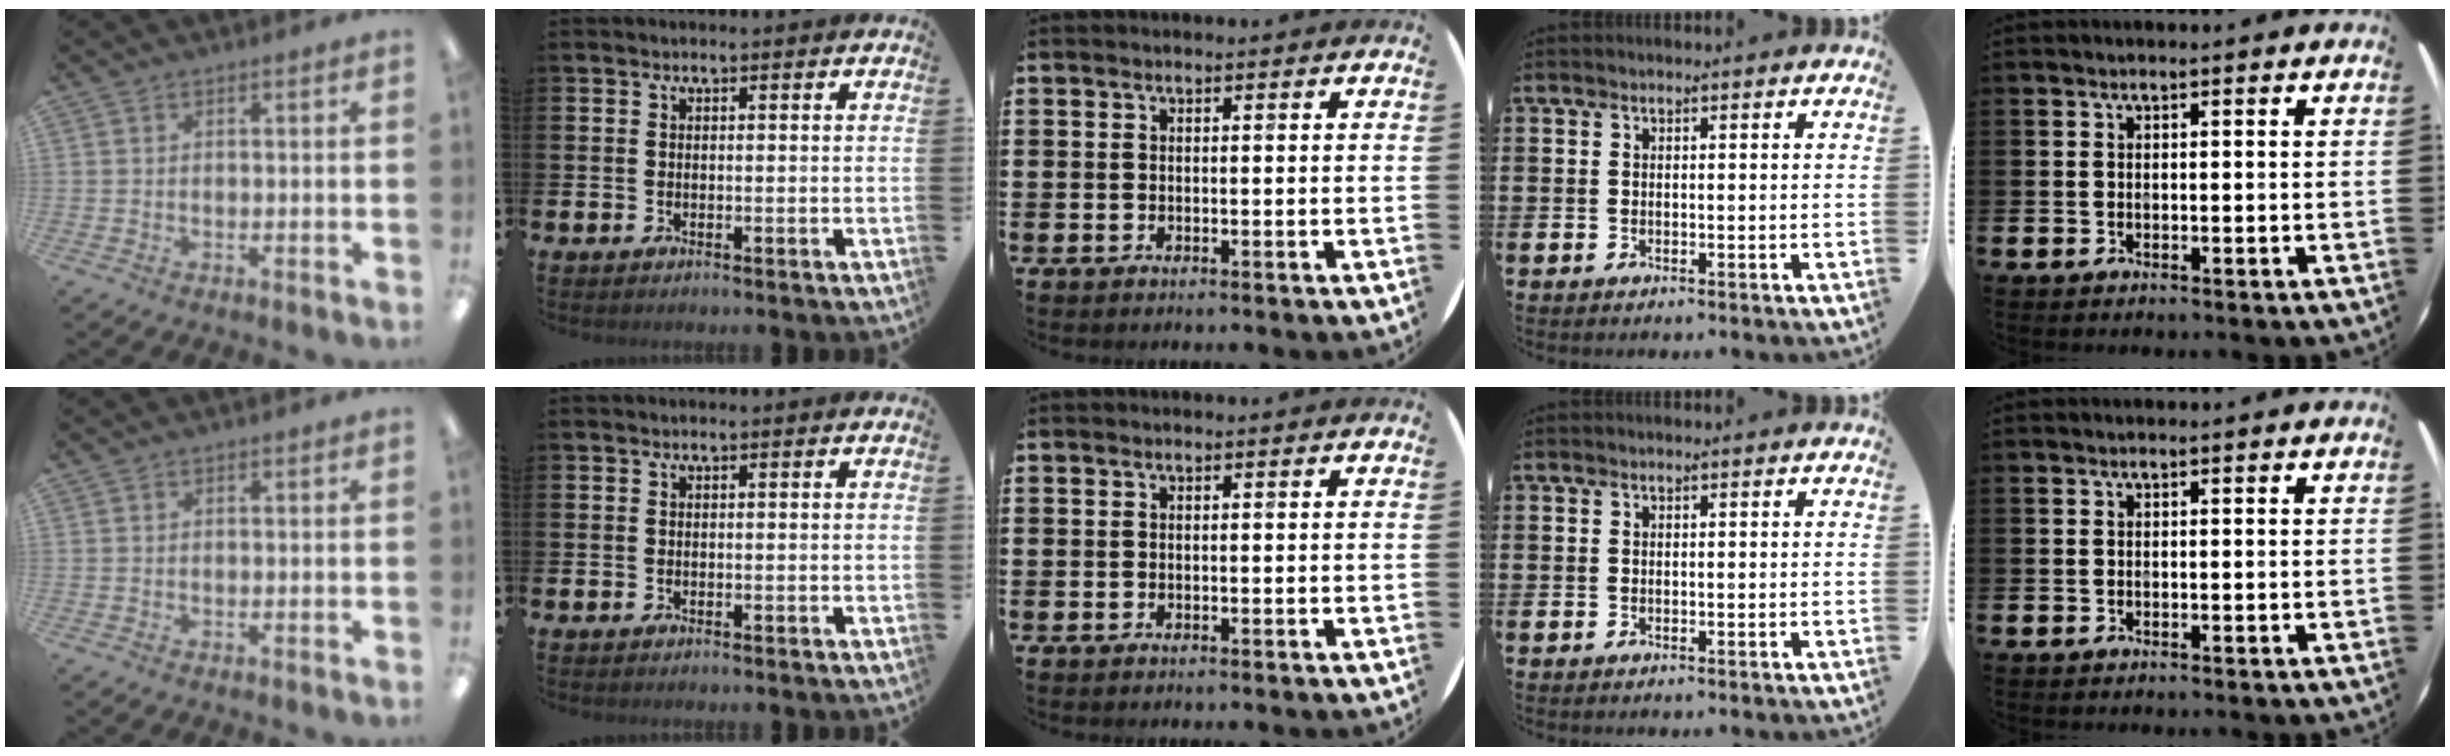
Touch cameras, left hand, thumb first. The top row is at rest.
{}